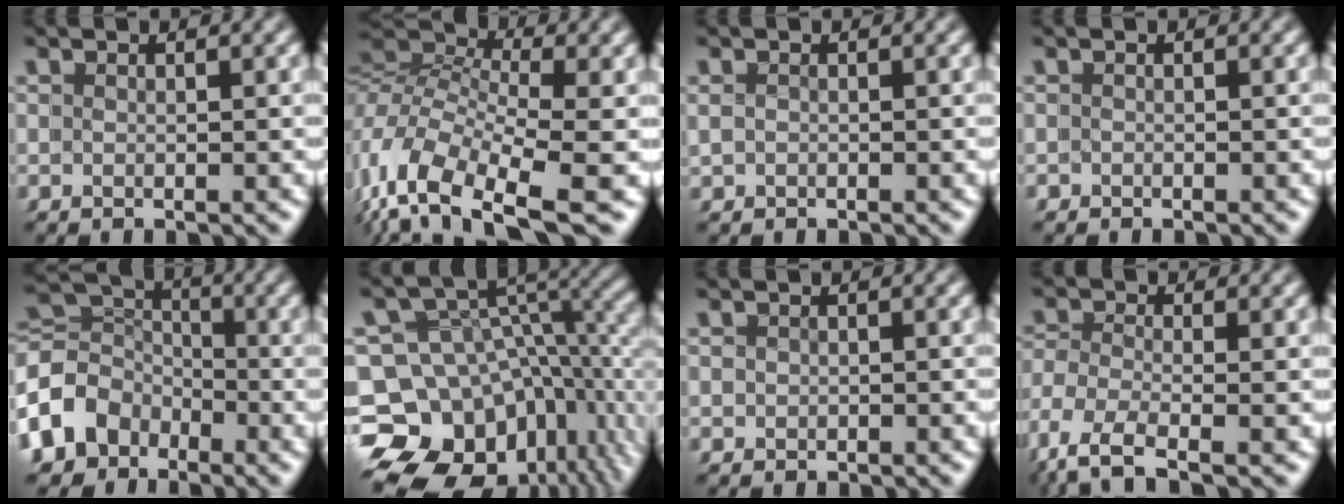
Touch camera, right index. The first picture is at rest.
{"total": 7.9, "force": [-2.5, 4.4, 6.1], "torque": [-0.145, -0.029, -0.029]}
{"total": 0.8, "force": [-0.2, -0.4, -0.7], "torque": [0.008, -0.008, 0.005]}
{"total": 0.7, "force": [-0.5, 0.3, -0.3], "torque": [0.003, -0.002, -0.011]}
{"total": 8.6, "force": [-1.8, 7.7, 3.4], "torque": [-0.086, -0.028, -0.035]}
{"total": 17.2, "force": [-4.7, 14.0, 8.8], "torque": [-0.168, -0.067, -0.070]}
{"total": 0.7, "force": [0.0, -0.2, -0.6], "torque": [0.012, -0.006, 0.001]}
{"total": 5.7, "force": [-4.0, 2.5, 3.2], "torque": [-0.084, -0.034, -0.048]}